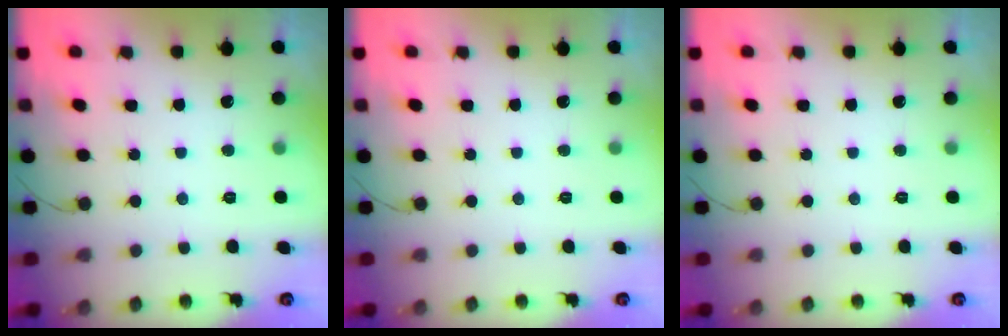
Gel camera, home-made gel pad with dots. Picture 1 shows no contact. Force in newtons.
{"total": 0.0}
{"total": 0.0}